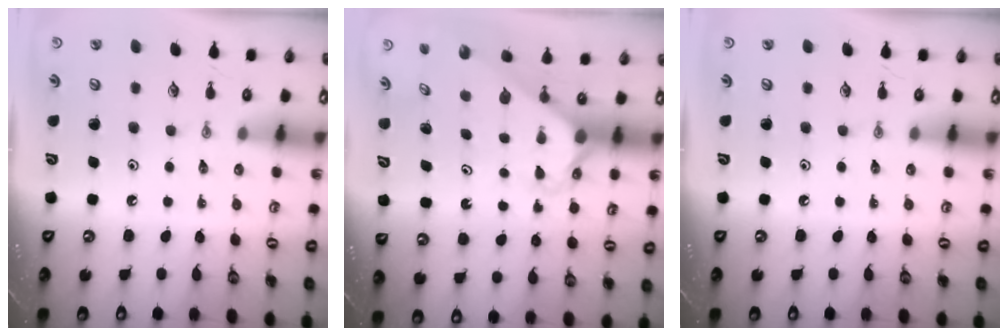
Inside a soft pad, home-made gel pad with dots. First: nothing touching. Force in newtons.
{"total": 2.3, "press": 2.3, "slide": 0.2}
{"total": 0.0}